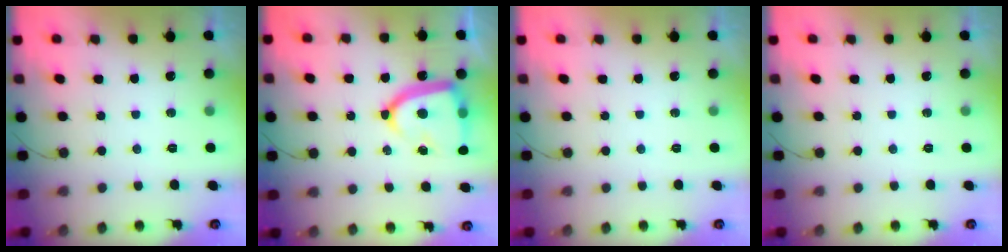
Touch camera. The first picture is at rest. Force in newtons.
{"total": 16.7, "press": 16.6, "slide": 1.5}
{"total": 0.0}
{"total": 0.0}